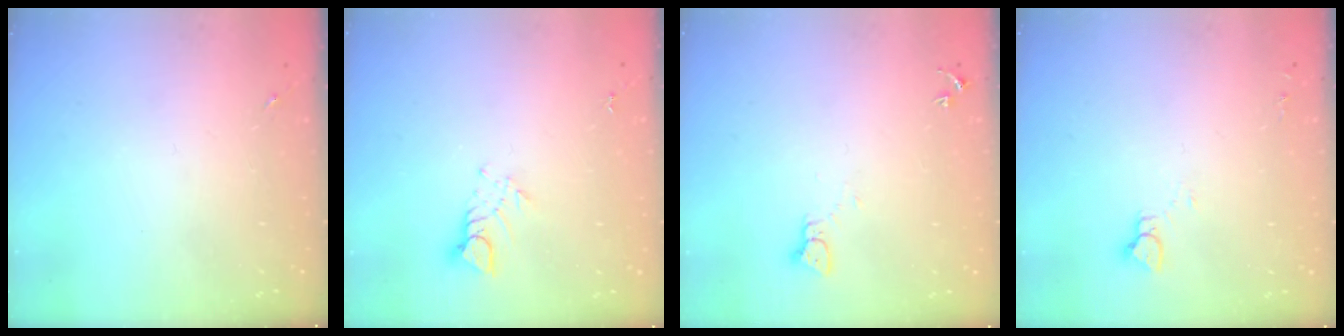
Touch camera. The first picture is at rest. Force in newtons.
{"total": 5.1, "press": 5.0, "slide": 0.3}
{"total": 2.2, "press": 2.2, "slide": 0.2}
{"total": 3.9, "press": 3.9, "slide": 0.4}